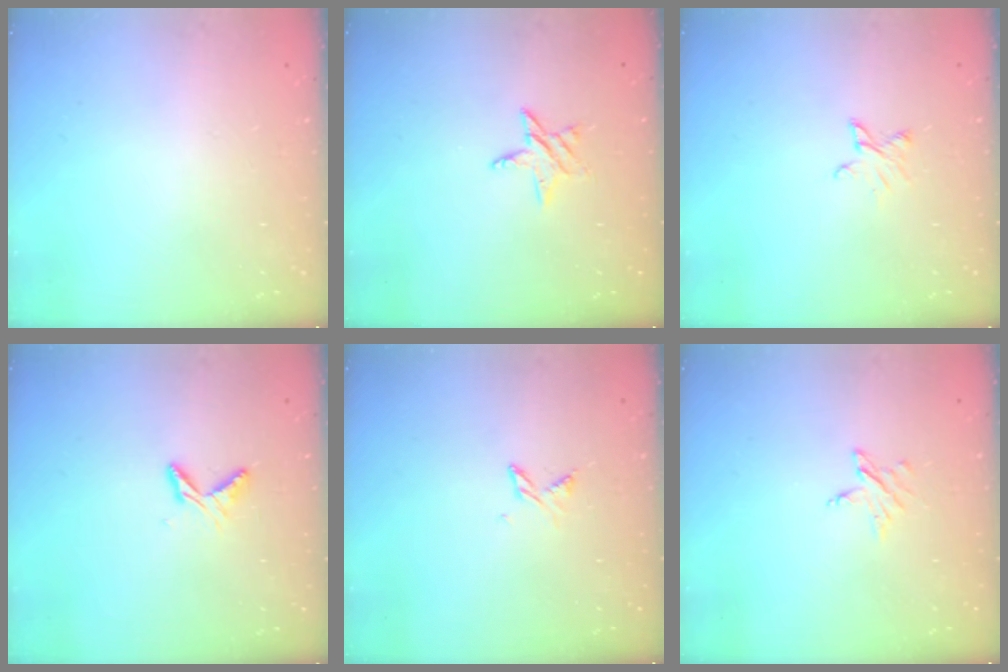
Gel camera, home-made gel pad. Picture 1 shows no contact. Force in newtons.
{"total": 6.2, "press": 6.2, "slide": 0.4}
{"total": 3.2, "press": 3.2, "slide": 0.3}
{"total": 6.1, "press": 6.1, "slide": 0.6}
{"total": 2.9, "press": 2.8, "slide": 0.5}
{"total": 3.0, "press": 3.0, "slide": 0.3}